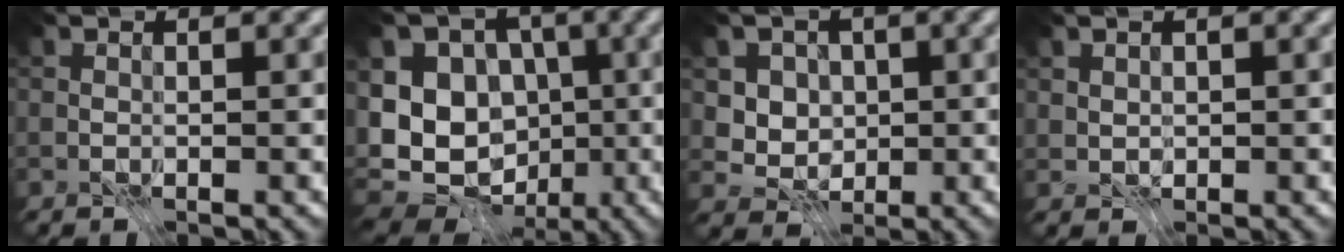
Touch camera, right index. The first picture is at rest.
{"total": 11.8, "force": [-1.8, 9.0, 7.4], "torque": [-0.100, 0.013, -0.037]}
{"total": 3.5, "force": [0.5, 3.2, 1.4], "torque": [-0.027, -0.008, 0.015]}
{"total": 0.9, "force": [0.5, 0.7, 0.4], "torque": [-0.011, -0.001, 0.013]}